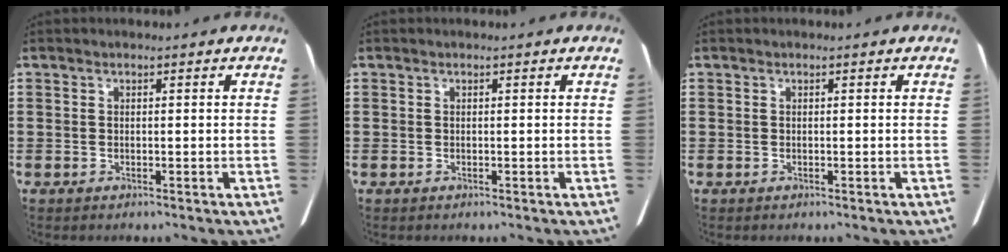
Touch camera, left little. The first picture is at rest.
{"total": 0.0}
{"total": 0.0}